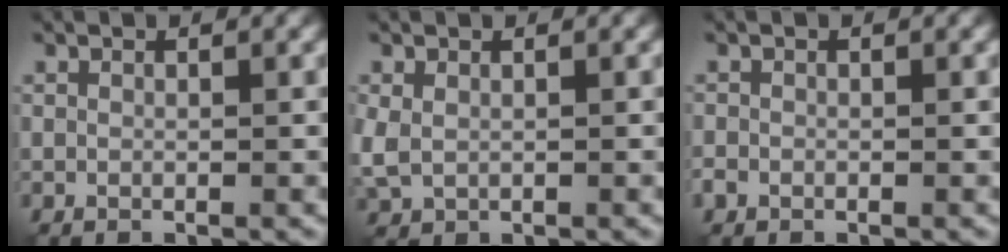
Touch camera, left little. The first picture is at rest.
{"total": 2.3, "force": [-0.1, 1.7, 1.5], "torque": [-0.049, -0.004, 0.002]}
{"total": 0.9, "force": [-0.6, 0.7, 0.1], "torque": [0.000, -0.003, -0.014]}